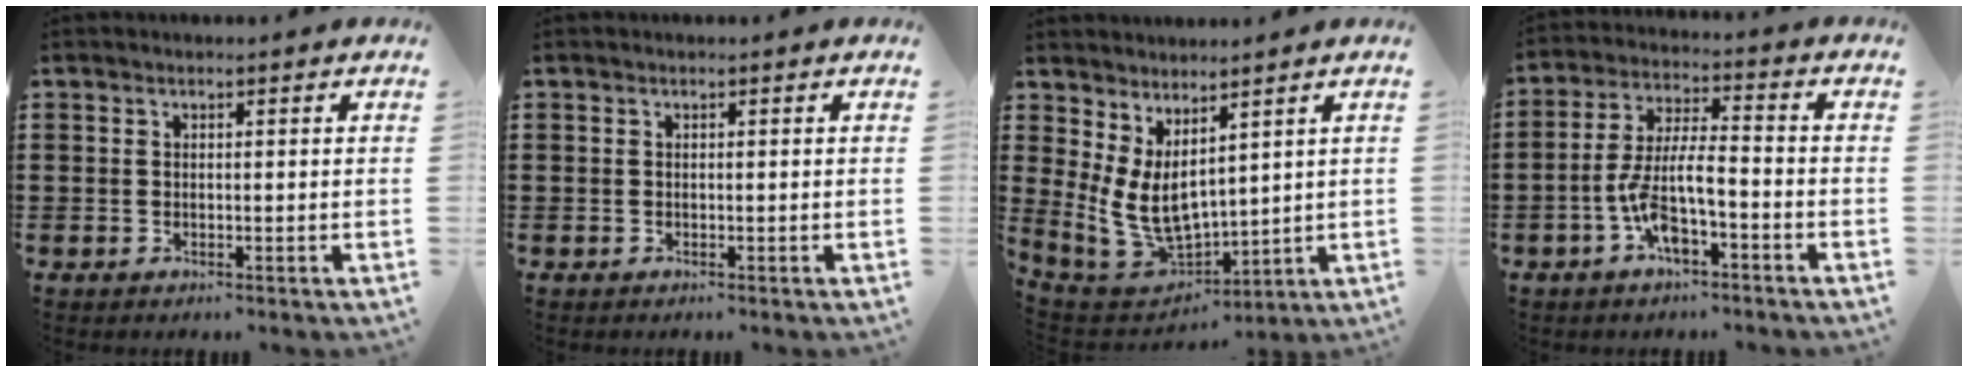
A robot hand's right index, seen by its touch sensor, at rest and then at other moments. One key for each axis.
{"total": 0.0}
{"total": 7.1, "fx": 2.6, "fy": 4.2, "fz": 5.1, "tx": -0.140, "ty": -0.023, "tz": 0.053}
{"total": 8.7, "fx": -3.5, "fy": 2.8, "fz": 7.4, "tx": -0.172, "ty": -0.006, "tz": -0.072}